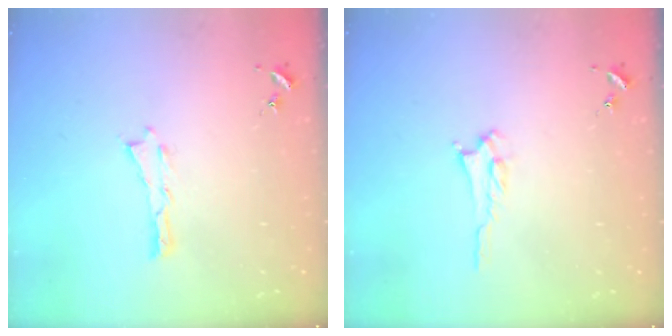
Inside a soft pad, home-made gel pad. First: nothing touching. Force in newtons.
{"total": 2.2, "press": 2.2, "slide": 0.3}